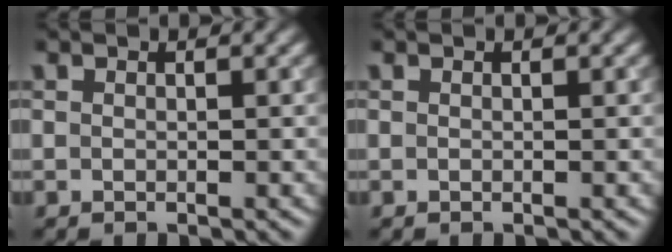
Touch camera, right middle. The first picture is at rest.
{"total": 0.0}